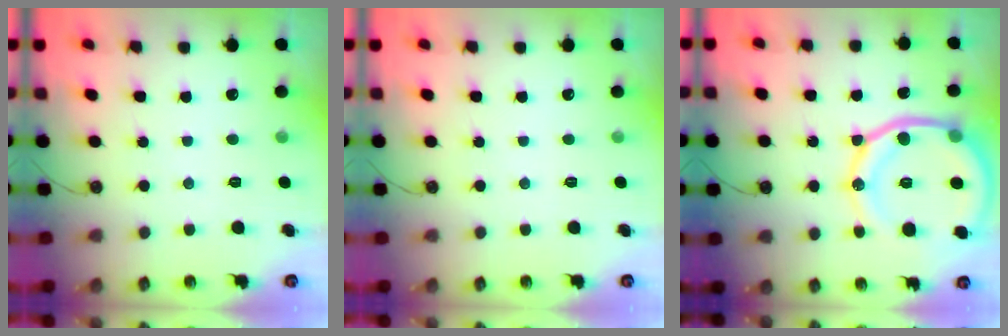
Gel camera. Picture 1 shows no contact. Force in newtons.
{"total": 0.0}
{"total": 19.3, "press": 19.2, "slide": 2.5}